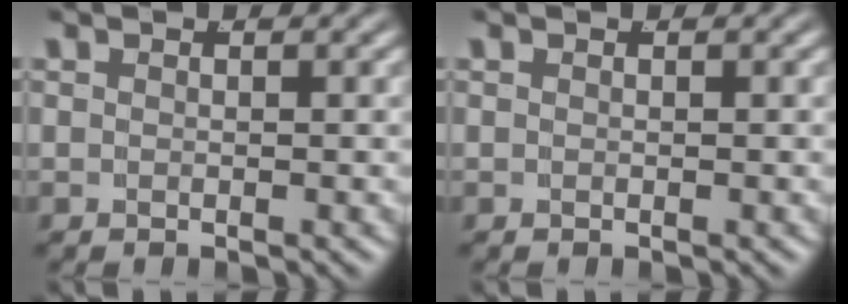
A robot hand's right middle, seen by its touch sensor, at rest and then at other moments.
{"total": 0.0}